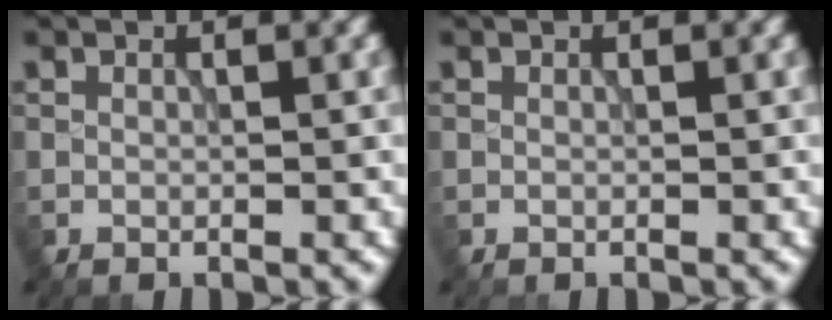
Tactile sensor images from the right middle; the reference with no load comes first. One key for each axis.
{"total": 0.0}